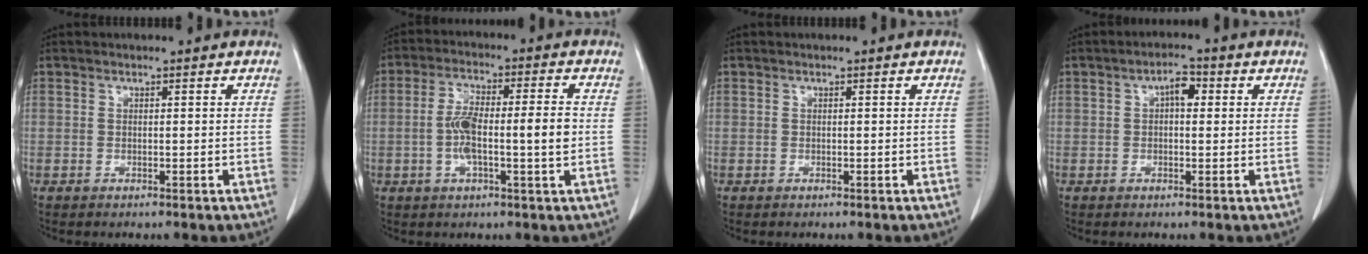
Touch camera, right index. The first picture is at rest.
{"total": 9.1, "force": [-0.9, 1.4, 8.9], "torque": [-0.167, 0.016, -0.018]}
{"total": 0.0}
{"total": 3.2, "force": [0.7, 1.5, 2.7], "torque": [-0.045, 0.012, 0.008]}